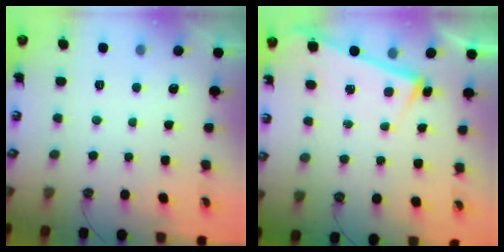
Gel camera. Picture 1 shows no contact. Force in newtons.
{"total": 3.3, "press": 3.3, "slide": 0.3}